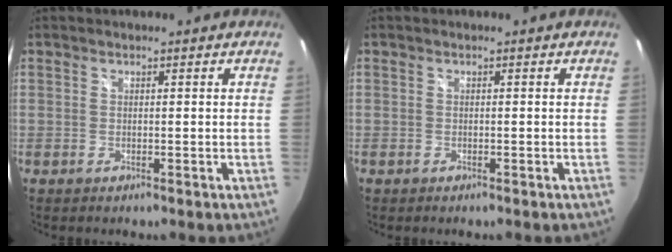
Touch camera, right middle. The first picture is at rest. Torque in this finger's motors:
{"motor_torque": [-0.21, -0.07, -0.06, 0.00]}